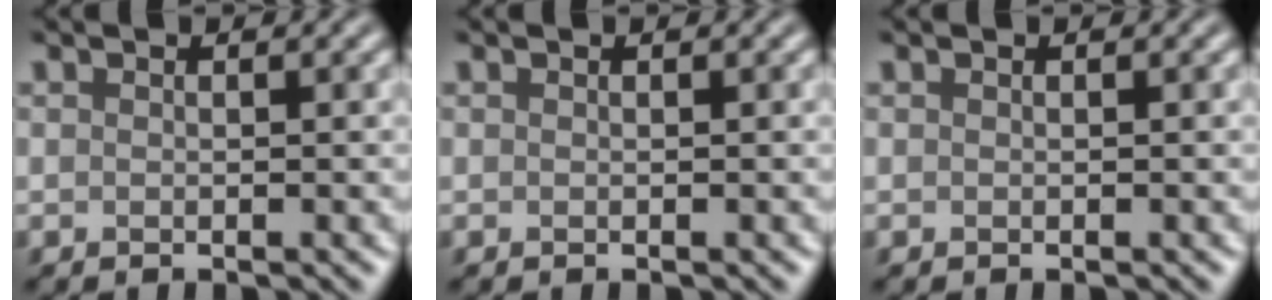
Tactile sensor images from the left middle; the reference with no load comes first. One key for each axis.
{"total": 0.0}
{"total": 0.0}